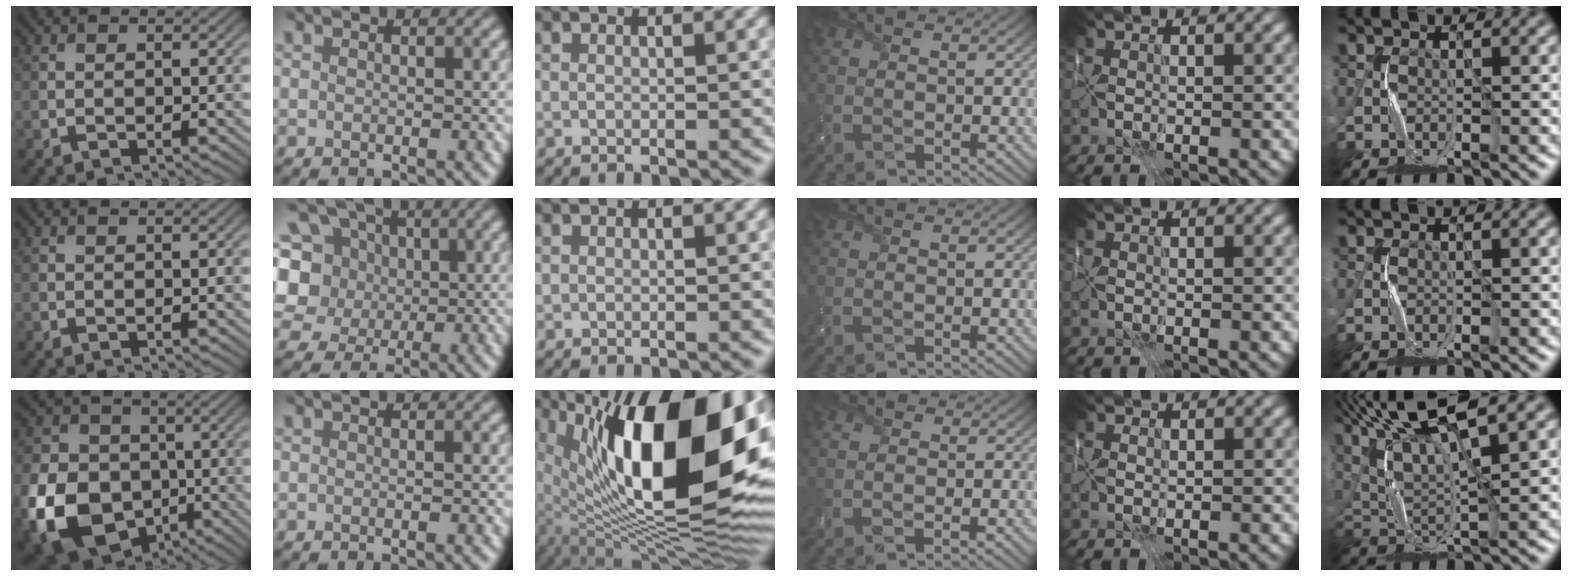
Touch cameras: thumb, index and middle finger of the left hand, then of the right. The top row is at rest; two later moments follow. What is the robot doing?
{"motion": "wrap", "object": "scarf"}